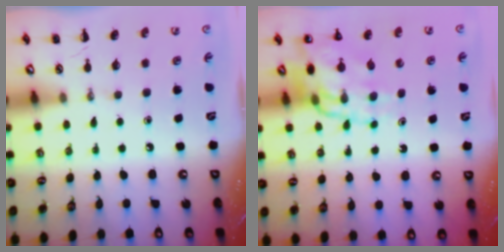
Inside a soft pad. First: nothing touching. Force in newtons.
{"total": 13.3, "press": 12.9, "slide": 3.3}